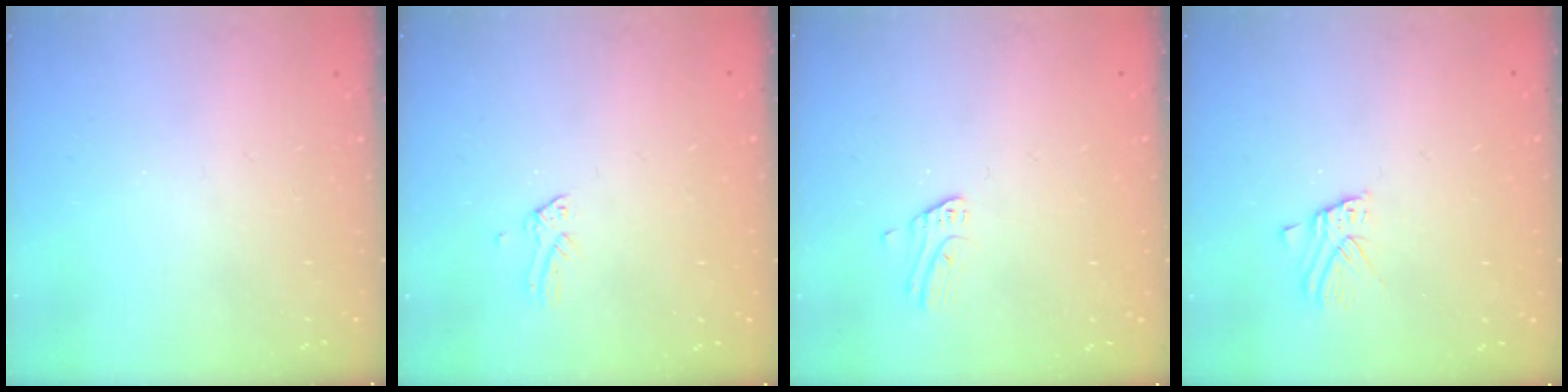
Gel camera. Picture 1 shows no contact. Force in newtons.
{"total": 0.0}
{"total": 2.4, "press": 2.4, "slide": 0.1}
{"total": 2.4, "press": 2.4, "slide": 0.2}